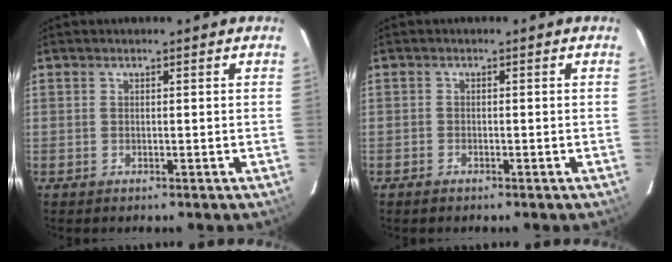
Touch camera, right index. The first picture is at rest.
{"total": 1.0, "force": [-0.9, 0.5, 0.1], "torque": [-0.009, 0.002, -0.017]}